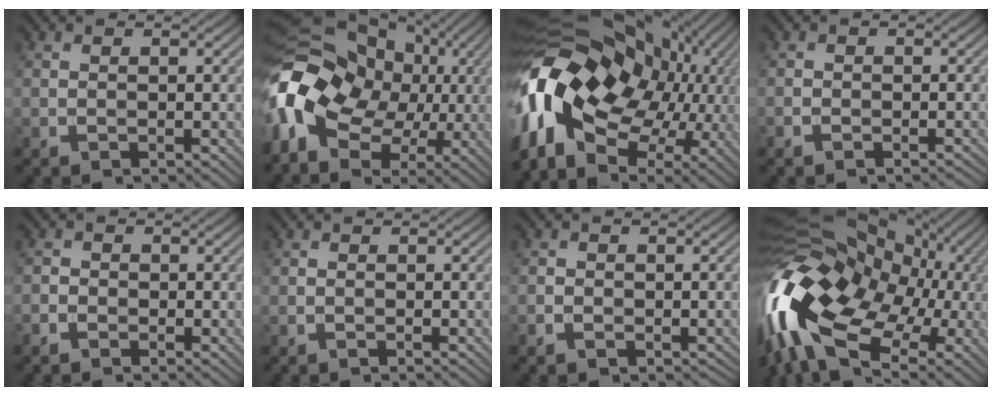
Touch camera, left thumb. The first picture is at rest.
{"total": 16.6, "force": [-0.3, 12.9, 10.4], "torque": [-0.237, -0.004, 0.004]}
{"total": 19.0, "force": [-1.4, 12.9, 13.9], "torque": [-0.287, -0.045, -0.004]}
{"total": 1.4, "force": [-1.0, 0.8, 0.4], "torque": [-0.005, -0.002, -0.019]}
{"total": 1.4, "force": [-0.8, 1.2, 0.4], "torque": [-0.007, 0.000, -0.020]}
{"total": 0.0}
{"total": 1.4, "force": [-0.5, 1.3, 0.3], "torque": [-0.004, -0.006, -0.010]}
{"total": 18.5, "force": [-4.3, 12.2, 13.3], "torque": [-0.282, -0.017, -0.078]}